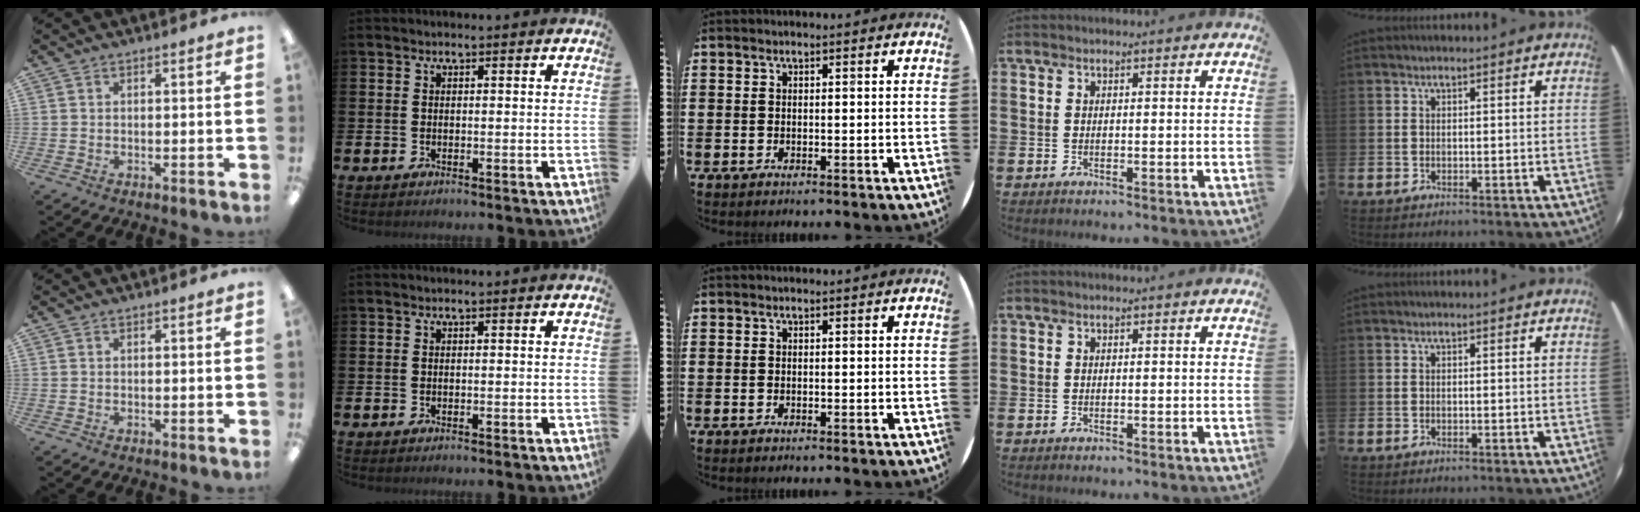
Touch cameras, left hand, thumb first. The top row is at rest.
{}